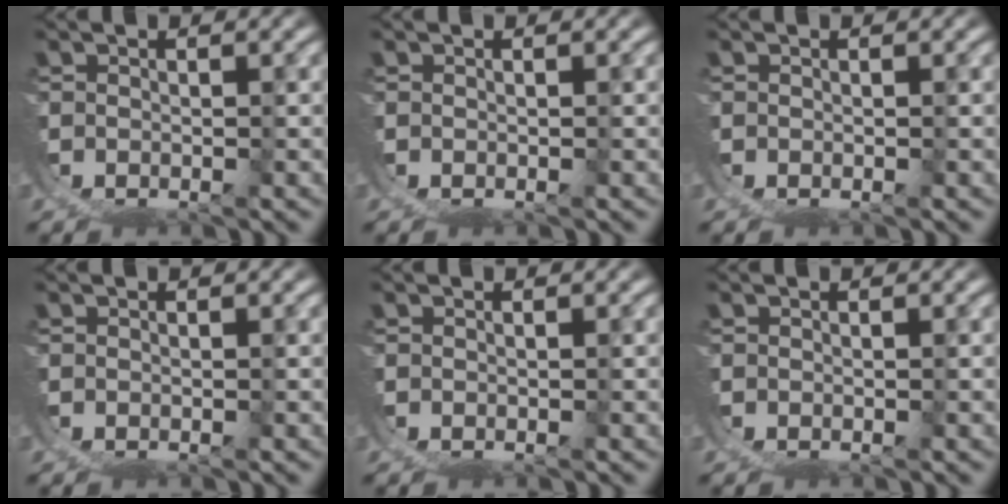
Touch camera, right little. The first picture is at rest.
{"total": 0.0}
{"total": 0.0}
{"total": 0.0}
{"total": 0.0}
{"total": 0.0}